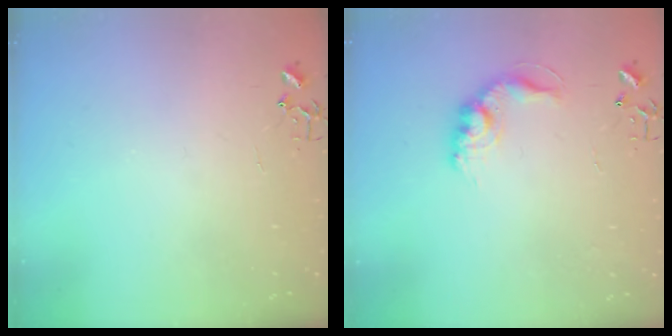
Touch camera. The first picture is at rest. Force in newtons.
{"total": 12.6, "press": 12.5, "slide": 0.6}